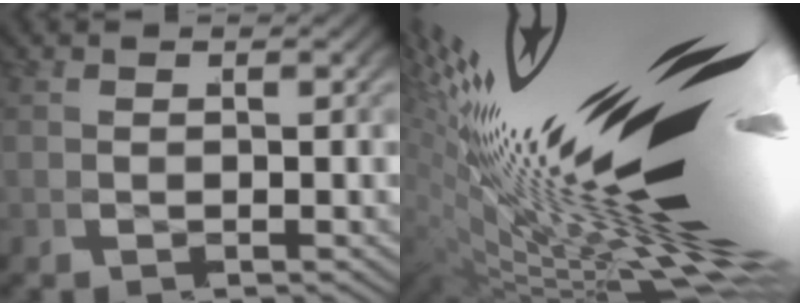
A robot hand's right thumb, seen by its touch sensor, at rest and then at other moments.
{"total": 19.1, "force": [0.7, 8.7, 17.0], "torque": [-0.226, -0.015, 0.021]}